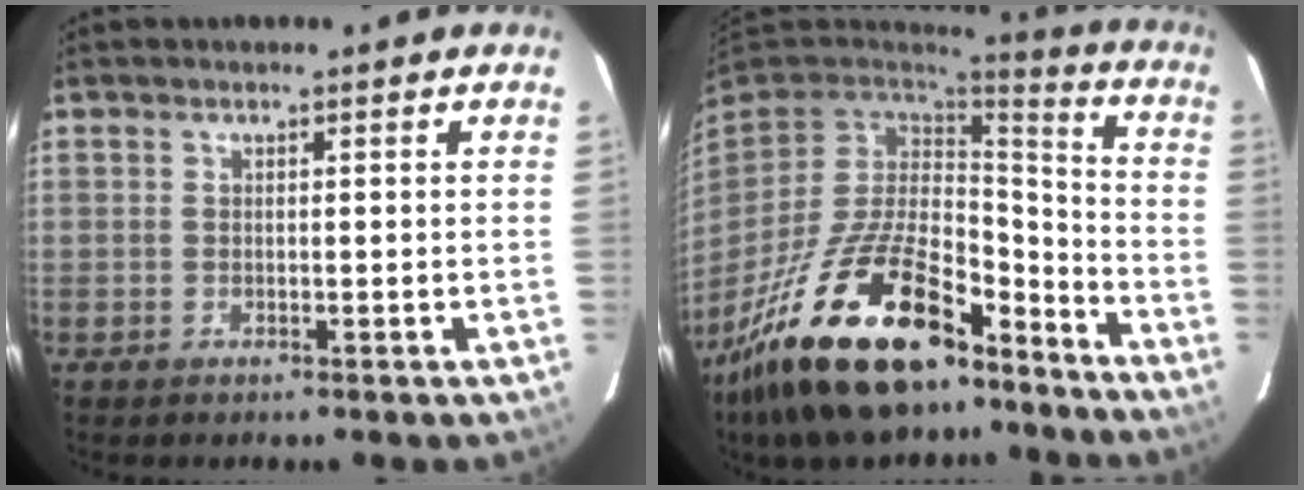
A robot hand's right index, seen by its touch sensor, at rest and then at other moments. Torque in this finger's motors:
{"motor_torque": [1.53, -0.61, 1.05, 0.21]}